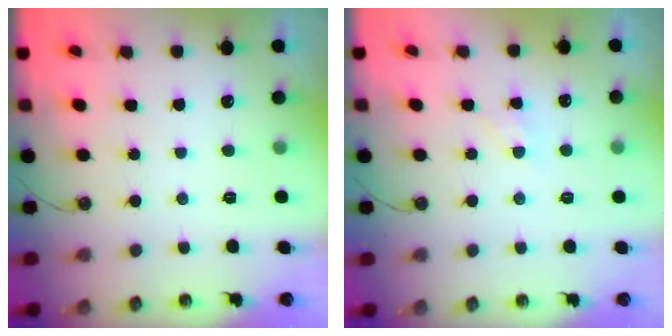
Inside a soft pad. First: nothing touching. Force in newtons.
{"total": 6.0, "press": 5.9, "slide": 0.7}